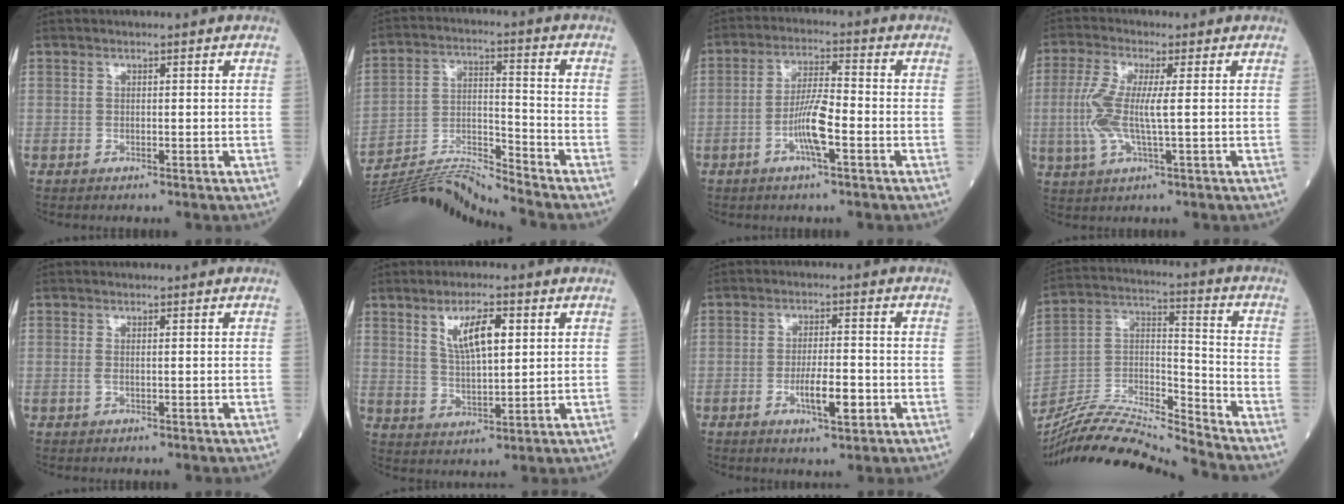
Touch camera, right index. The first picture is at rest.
{"total": 13.5, "force": [-13.0, -3.1, 2.0], "torque": [-0.040, 0.024, -0.238]}
{"total": 6.7, "force": [-2.5, 0.6, 6.2], "torque": [-0.123, 0.002, -0.048]}
{"total": 7.5, "force": [-0.1, 1.0, 7.4], "torque": [-0.179, 0.001, -0.006]}
{"total": 0.8, "force": [0.0, 0.1, 0.8], "torque": [-0.022, -0.002, 0.000]}
{"total": 7.2, "force": [3.0, 1.8, 6.3], "torque": [-0.117, 0.000, 0.057]}
{"total": 5.6, "force": [-1.9, 1.1, 5.2], "torque": [-0.091, -0.003, -0.030]}
{"total": 17.8, "force": [-16.9, -0.9, 5.5], "torque": [-0.102, 0.016, -0.305]}